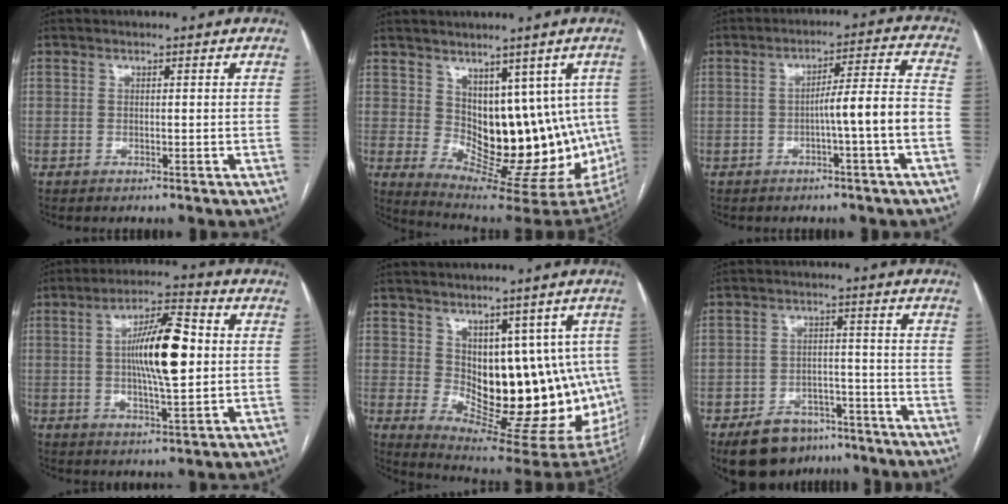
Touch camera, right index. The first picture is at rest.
{"total": 13.9, "force": [1.7, 7.7, 11.4], "torque": [-0.134, 0.000, 0.047]}
{"total": 7.6, "force": [-2.4, -0.7, 7.2], "torque": [-0.106, 0.019, -0.033]}
{"total": 12.1, "force": [1.0, 2.4, 11.8], "torque": [-0.205, 0.015, 0.014]}
{"total": 15.4, "force": [0.7, 7.7, 13.3], "torque": [-0.148, 0.003, 0.030]}
{"total": 9.5, "force": [-6.9, 5.6, 3.2], "torque": [-0.047, 0.012, -0.103]}